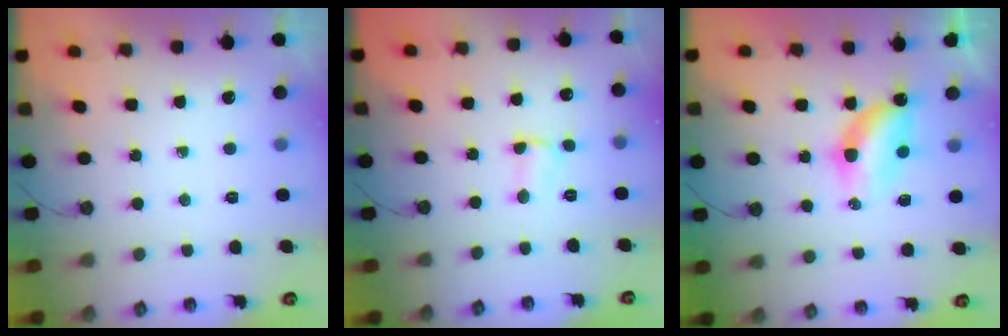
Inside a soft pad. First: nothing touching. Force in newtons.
{"total": 3.0, "press": 1.2, "slide": 2.7}
{"total": 5.6, "press": 5.6, "slide": 0.6}